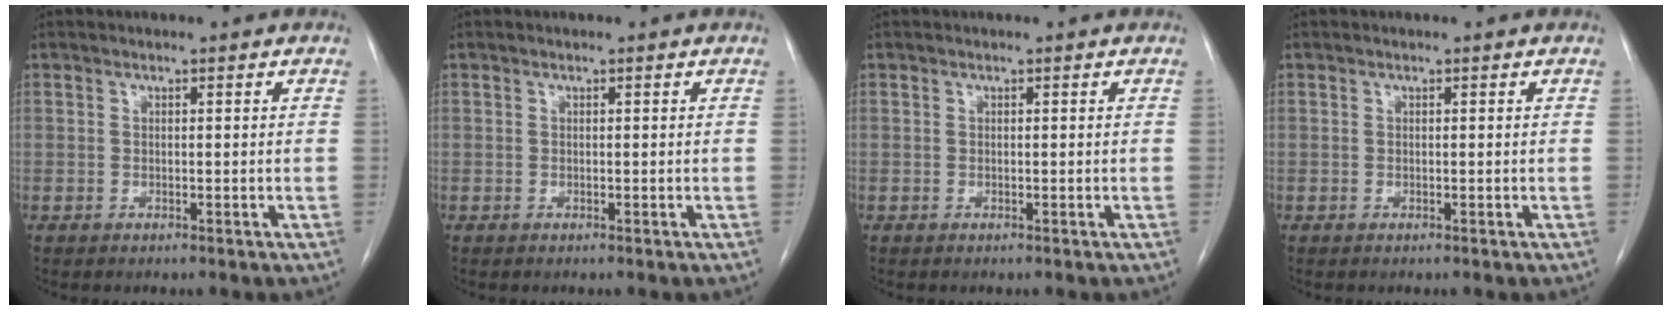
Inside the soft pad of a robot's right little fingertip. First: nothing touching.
{"total": 0.0}
{"total": 0.0}
{"total": 0.0}